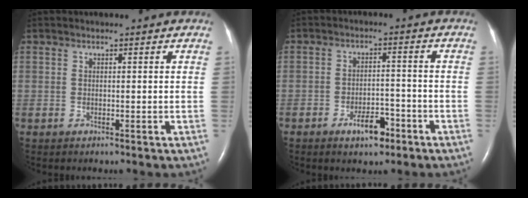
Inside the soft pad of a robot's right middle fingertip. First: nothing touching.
{"total": 4.8, "force": [-3.0, 2.0, 3.2], "torque": [-0.052, 0.004, -0.046]}